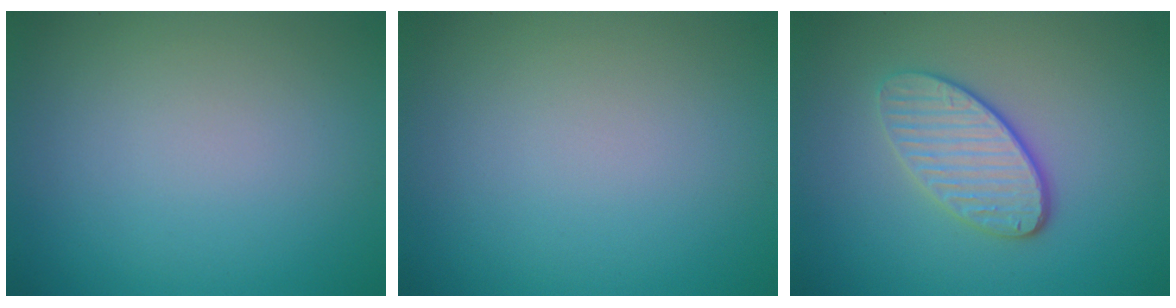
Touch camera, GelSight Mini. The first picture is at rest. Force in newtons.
{"total": 0.0}
{"total": 3.7, "press": 3.2, "slide": 1.9}